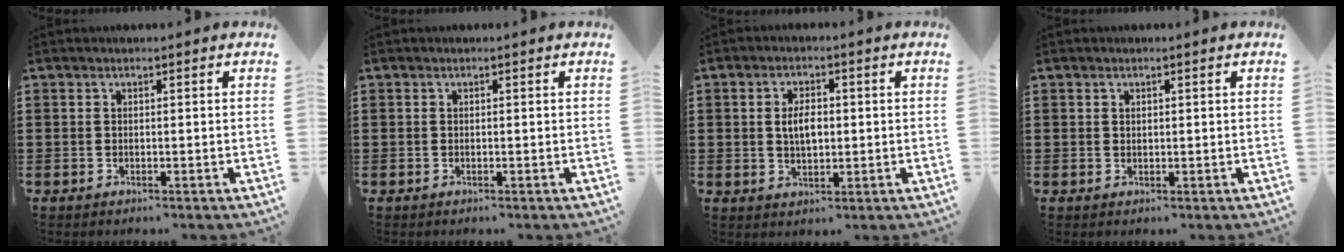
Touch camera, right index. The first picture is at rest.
{"total": 0.0}
{"total": 4.0, "force": [0.2, 2.0, 3.4], "torque": [-0.050, 0.001, -0.002]}
{"total": 0.7, "force": [0.4, 0.5, 0.2], "torque": [-0.005, 0.002, 0.009]}